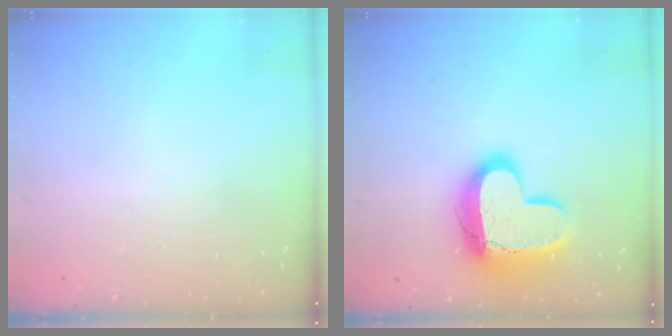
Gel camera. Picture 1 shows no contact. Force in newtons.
{"total": 16.7, "press": 16.7, "slide": 1.5}